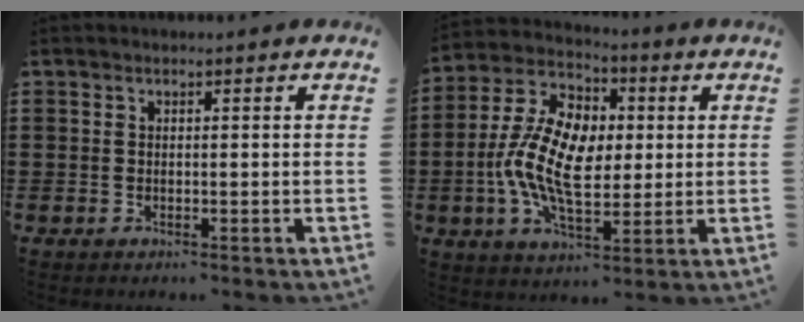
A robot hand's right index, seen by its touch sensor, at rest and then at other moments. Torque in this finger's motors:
{"motor_torque": [2.14, 0.00, 1.06, 0.21]}